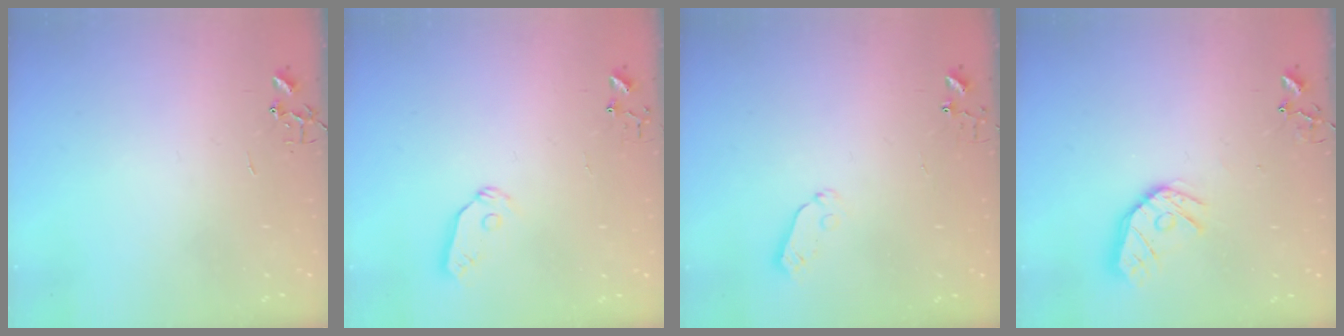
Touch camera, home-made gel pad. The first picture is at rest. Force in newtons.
{"total": 6.5, "press": 6.5, "slide": 0.2}
{"total": 5.0, "press": 5.0, "slide": 0.4}
{"total": 12.6, "press": 12.5, "slide": 1.4}